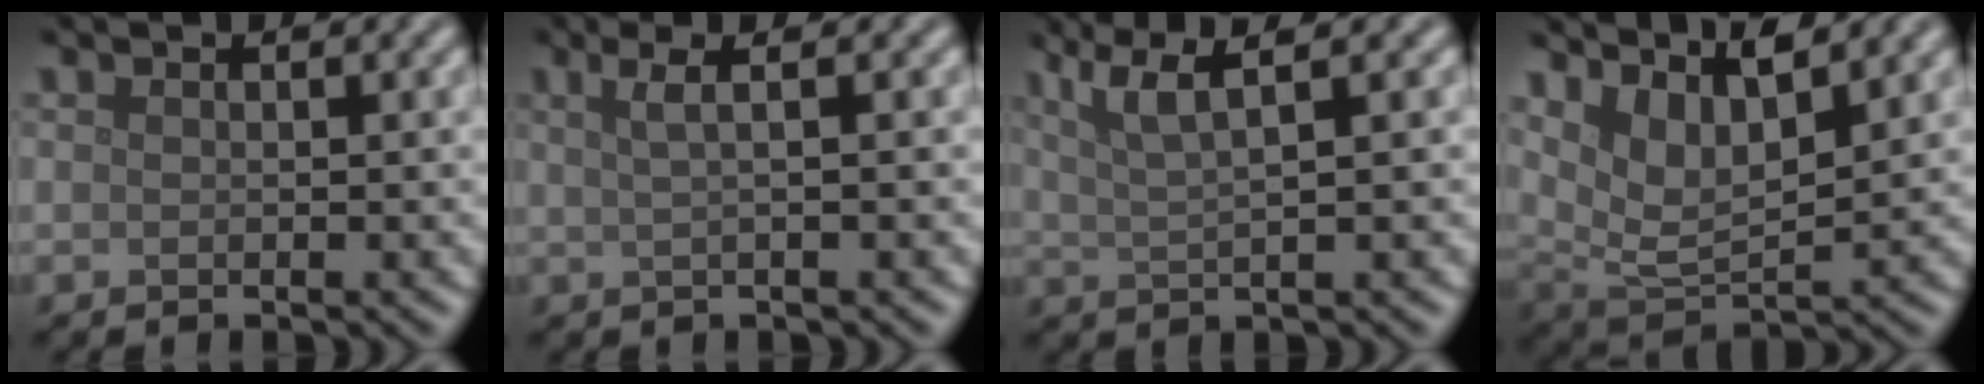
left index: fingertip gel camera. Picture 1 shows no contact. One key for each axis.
{"total": 2.5, "fx": 0.9, "fy": 0.8, "fz": 2.2, "tx": -0.032, "ty": 0.006, "tz": 0.006}
{"total": 4.5, "fx": 2.5, "fy": 0.8, "fz": 3.6, "tx": -0.060, "ty": 0.012, "tz": 0.047}
{"total": 5.8, "fx": 3.2, "fy": 2.2, "fz": 4.3, "tx": -0.089, "ty": -0.007, "tz": 0.065}